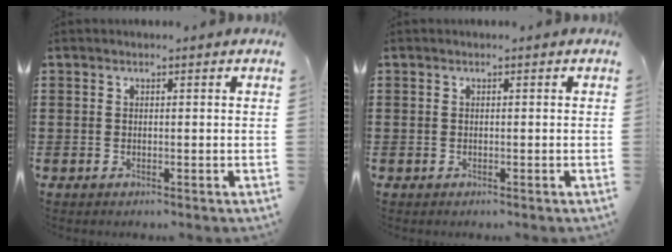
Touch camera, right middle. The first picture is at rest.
{"total": 0.0}